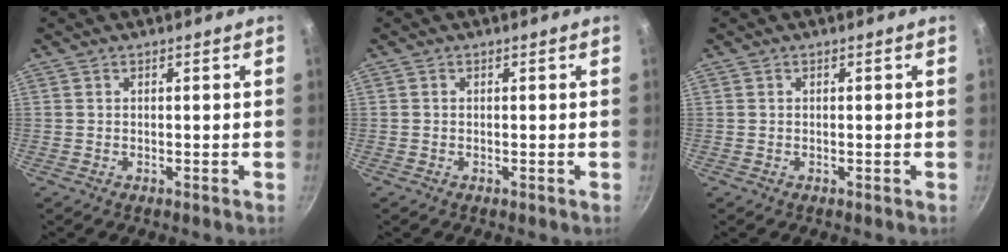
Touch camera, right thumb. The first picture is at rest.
{"total": 0.0}
{"total": 0.0}